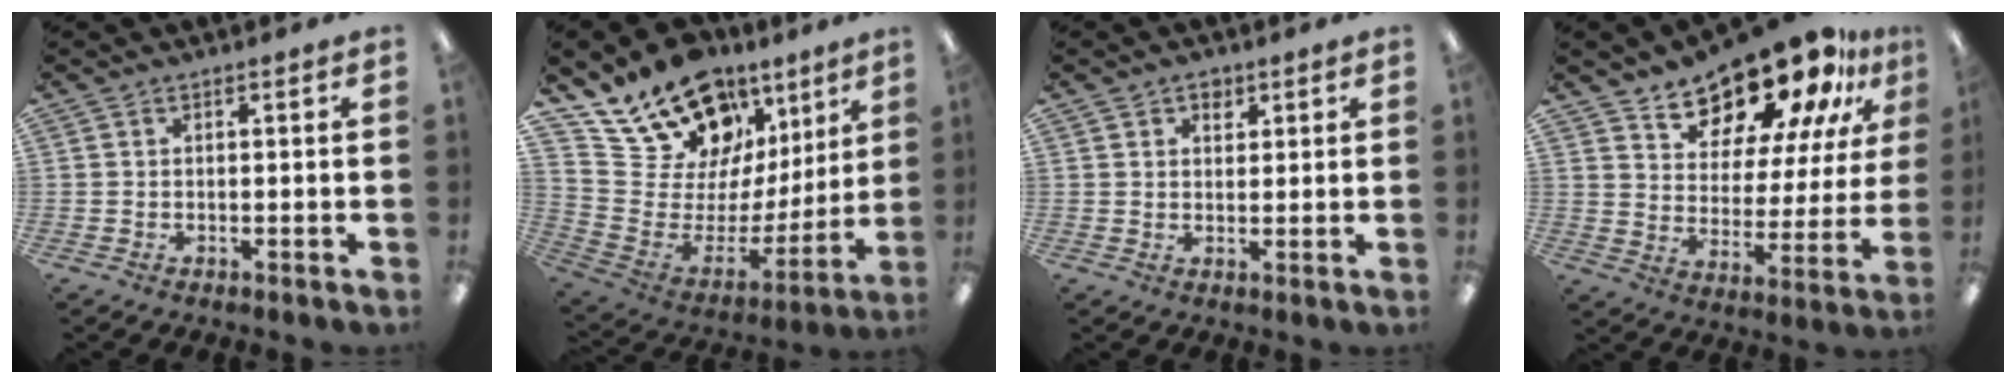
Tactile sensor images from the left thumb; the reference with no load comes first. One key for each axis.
{"total": 17.9, "fx": 14.2, "fy": 9.5, "fz": 5.5, "tx": -0.107, "ty": -0.117, "tz": 0.266}
{"total": 2.5, "fx": 1.7, "fy": 1.8, "fz": 0.7, "tx": 0.001, "ty": -0.006, "tz": 0.027}
{"total": 18.0, "fx": 15.2, "fy": 7.0, "fz": 6.7, "tx": -0.109, "ty": -0.121, "tz": 0.265}